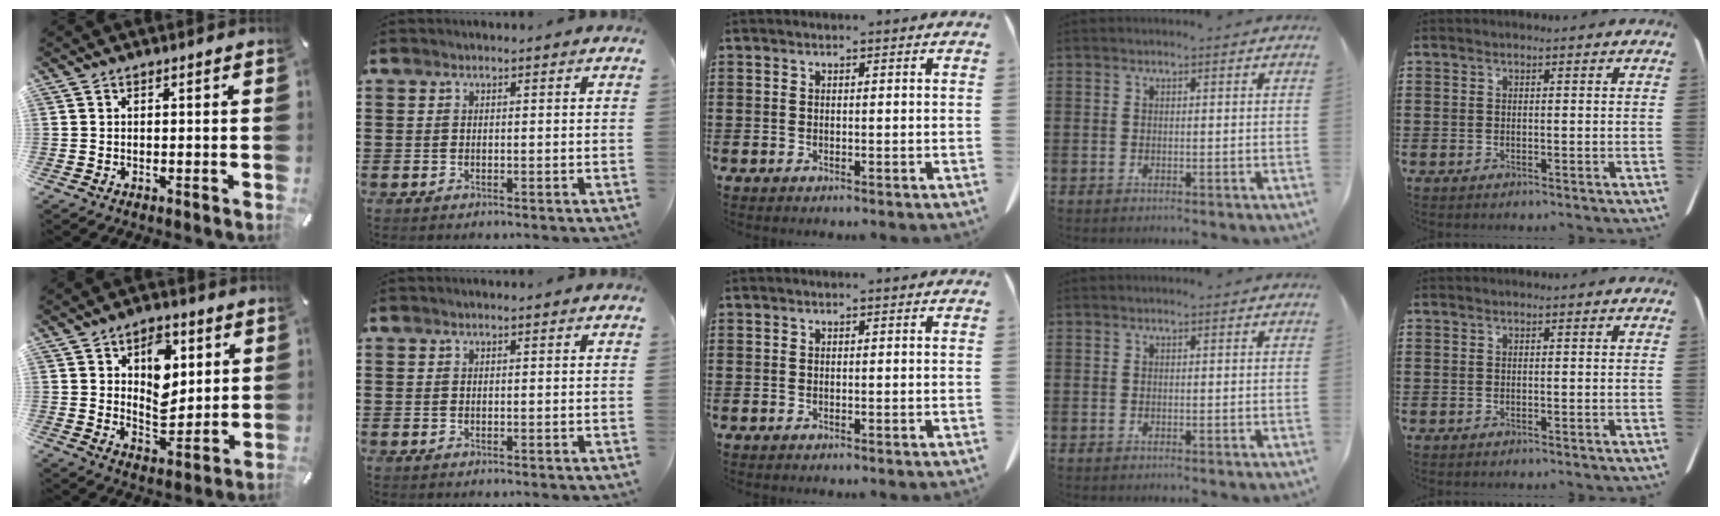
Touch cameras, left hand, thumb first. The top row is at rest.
{"thumb": {"total": 10.9, "force": [3.7, 7.8, 6.5], "torque": [-0.077, -0.009, 0.065]}}